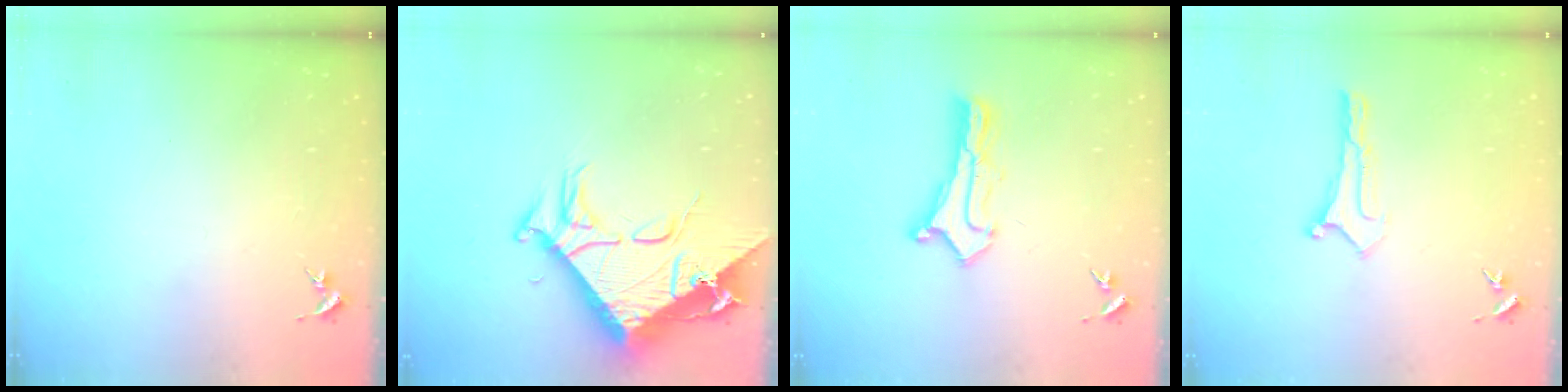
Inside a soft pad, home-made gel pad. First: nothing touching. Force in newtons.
{"total": 9.8, "press": 9.8, "slide": 1.1}
{"total": 1.1, "press": 1.1, "slide": 0.1}
{"total": 0.0}